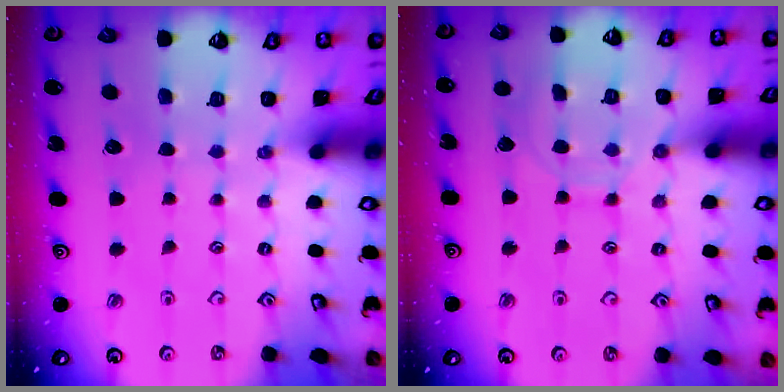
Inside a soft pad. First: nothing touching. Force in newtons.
{"total": 9.3, "press": 9.2, "slide": 0.8}